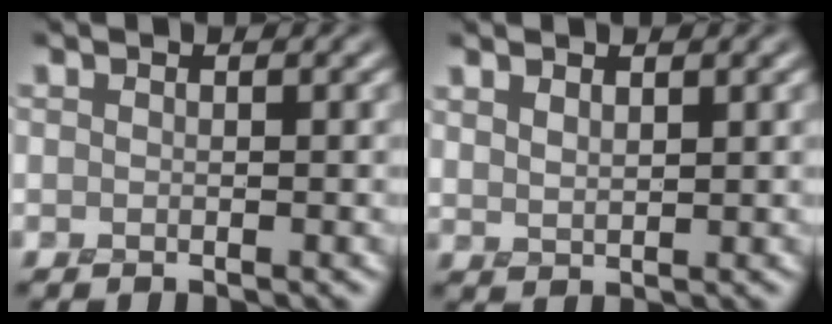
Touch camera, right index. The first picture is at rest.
{"total": 1.6, "force": [1.3, 0.5, 0.9], "torque": [-0.021, -0.004, 0.031]}